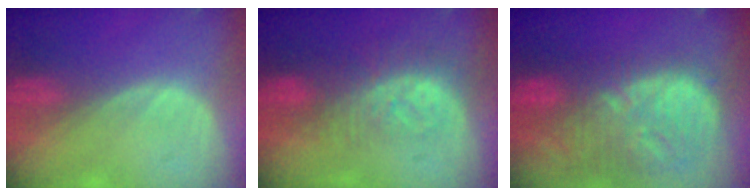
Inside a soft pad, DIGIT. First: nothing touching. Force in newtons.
{"total": 8.3, "press": 7.2, "slide": 4.1}
{"total": 13.5, "press": 11.7, "slide": 6.8}